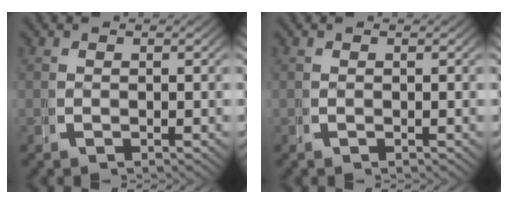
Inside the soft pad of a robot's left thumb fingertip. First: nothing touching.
{"total": 0.0}